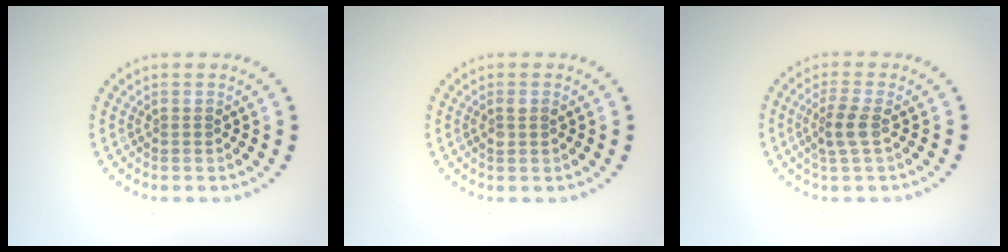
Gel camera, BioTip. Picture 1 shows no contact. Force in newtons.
{"total": 1.2, "press": 1.1, "slide": 0.5}
{"total": 2.2, "press": 2.0, "slide": 1.0}